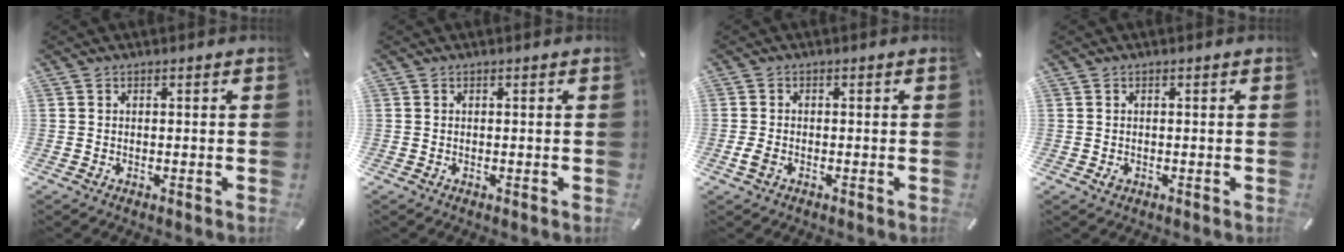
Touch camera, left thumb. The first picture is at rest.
{"total": 0.0}
{"total": 2.2, "force": [-0.9, 1.3, 1.6], "torque": [-0.041, -0.002, -0.018]}
{"total": 0.9, "force": [-0.3, 0.7, 0.5], "torque": [-0.010, 0.000, -0.006]}